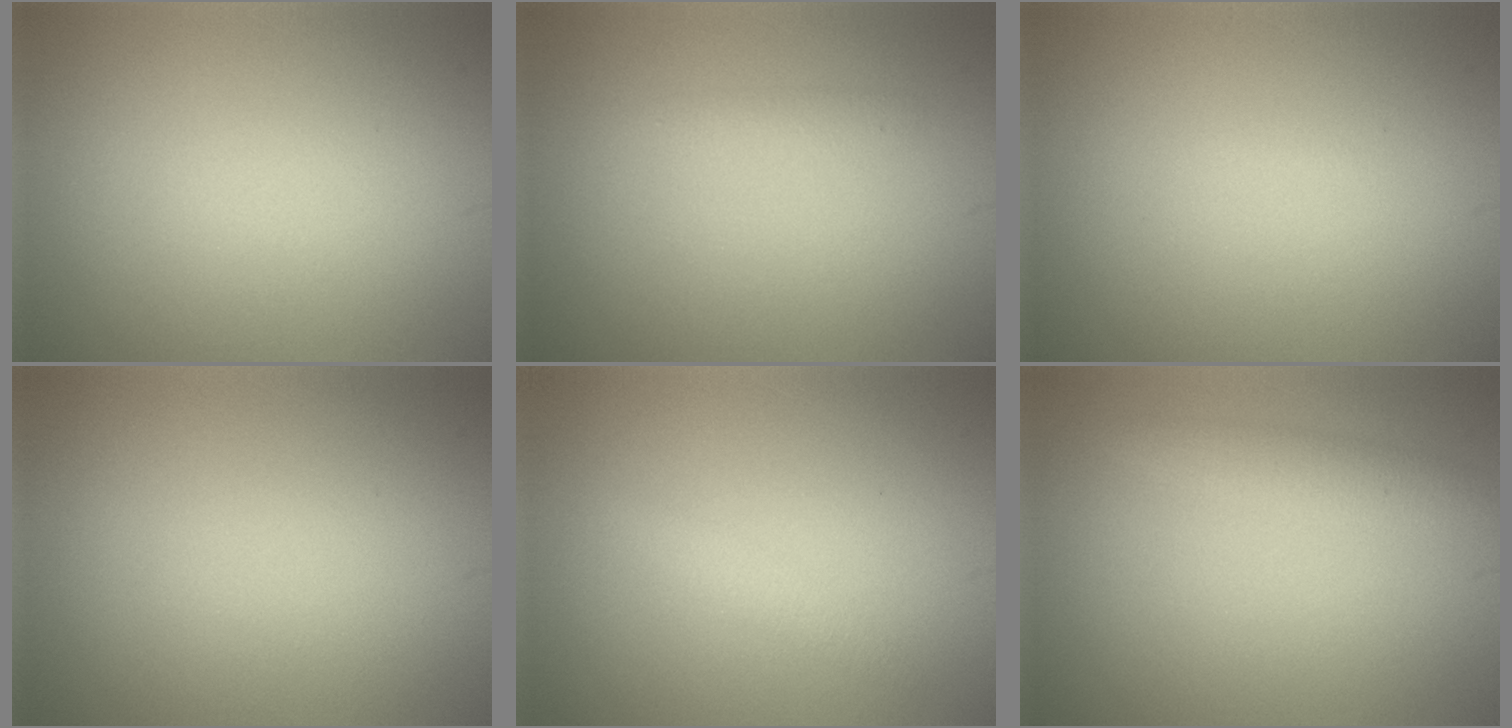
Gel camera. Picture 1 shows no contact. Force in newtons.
{"total": 0.8, "press": 0.8, "slide": 0.1}
{"total": 0.0}
{"total": 0.0}
{"total": 1.1, "press": 1.1, "slide": 0.0}
{"total": 1.7, "press": 1.7, "slide": 0.0}